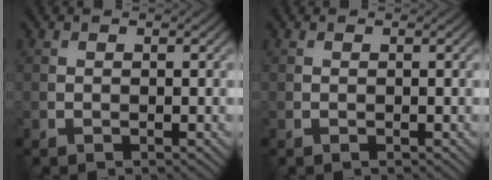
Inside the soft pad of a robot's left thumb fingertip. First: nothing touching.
{"total": 0.0}